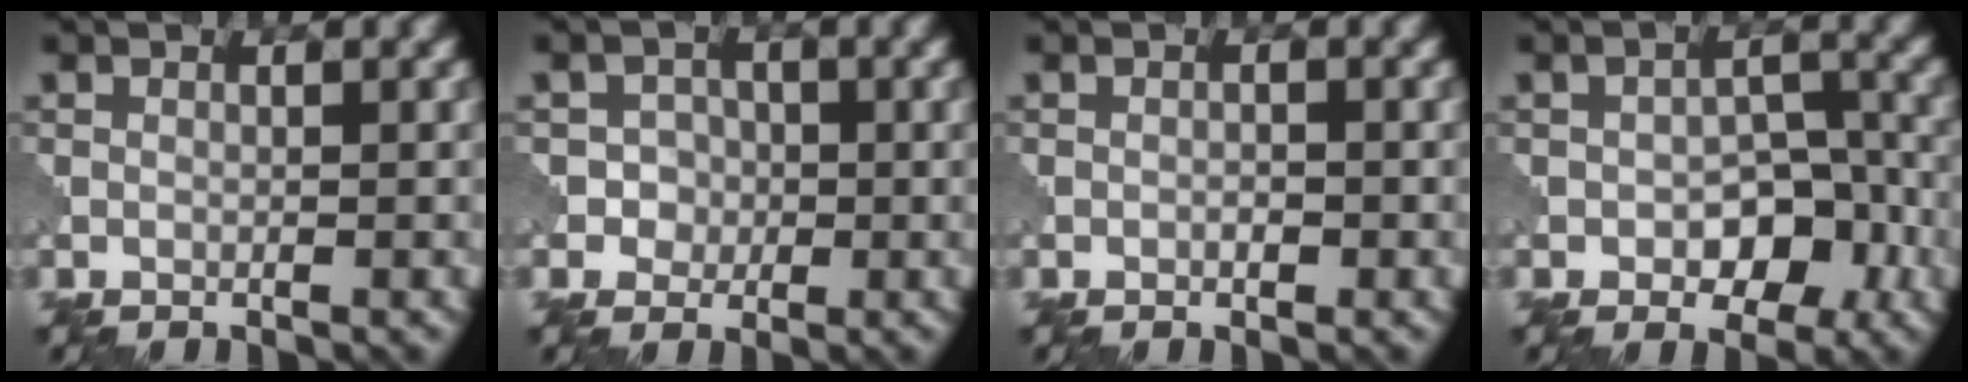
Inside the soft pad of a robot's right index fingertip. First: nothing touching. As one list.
[{"total": 2.5, "force": [-0.5, 2.4, 0.5], "torque": [0.012, 0.006, -0.021]}, {"total": 0.7, "force": [-0.3, 0.3, 0.5], "torque": [-0.009, 0.001, -0.005]}, {"total": 5.0, "force": [-1.6, 3.2, 3.4], "torque": [-0.039, 0.001, -0.025]}]